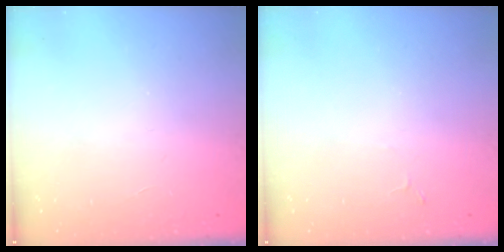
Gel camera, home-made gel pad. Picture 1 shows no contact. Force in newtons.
{"total": 1.9, "press": 1.9, "slide": 0.3}